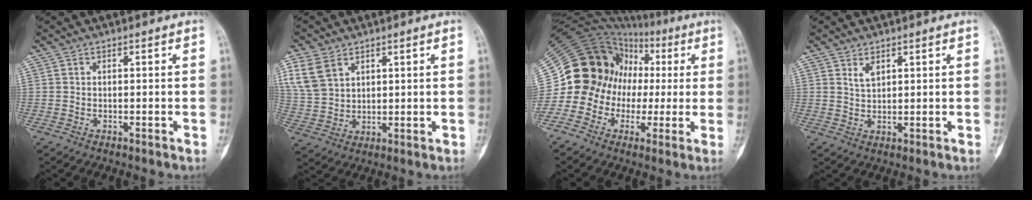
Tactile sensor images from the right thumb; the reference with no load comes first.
{"total": 8.7, "force": [4.4, 6.0, 4.5], "torque": [-0.085, -0.004, 0.100]}
{"total": 17.7, "force": [-0.5, 16.1, 7.2], "torque": [-0.100, 0.079, -0.008]}
{"total": 2.4, "force": [1.4, 1.3, 1.5], "torque": [-0.022, -0.010, 0.033]}